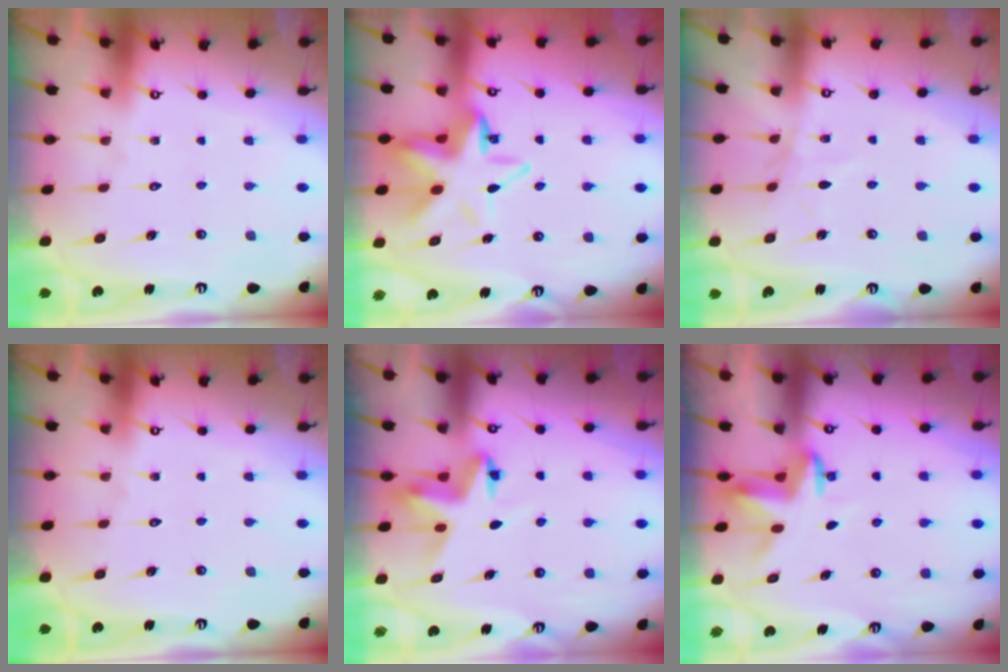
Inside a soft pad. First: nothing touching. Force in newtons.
{"total": 12.9, "press": 12.5, "slide": 3.1}
{"total": 3.2, "press": 3.2, "slide": 0.2}
{"total": 0.0}
{"total": 5.8, "press": 5.8, "slide": 0.2}
{"total": 3.8, "press": 3.8, "slide": 0.3}